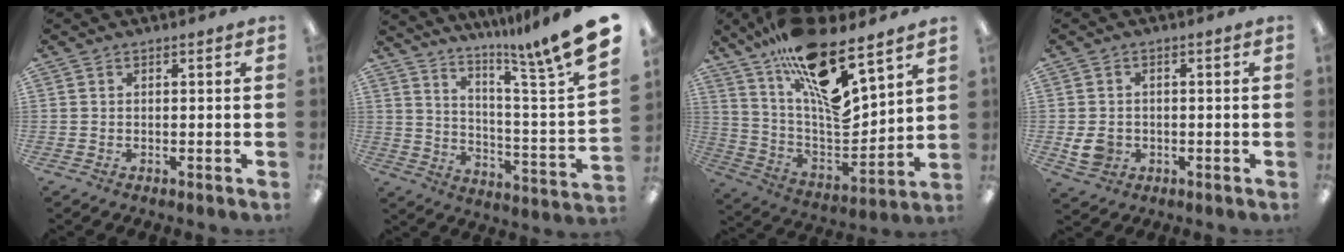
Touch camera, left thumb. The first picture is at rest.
{"total": 13.4, "force": [10.8, -1.5, 7.7], "torque": [-0.124, -0.112, 0.163]}
{"total": 18.9, "force": [12.8, 5.1, 12.9], "torque": [-0.220, -0.106, 0.216]}
{"total": 5.1, "force": [-1.1, 4.1, 2.8], "torque": [-0.050, 0.002, -0.019]}